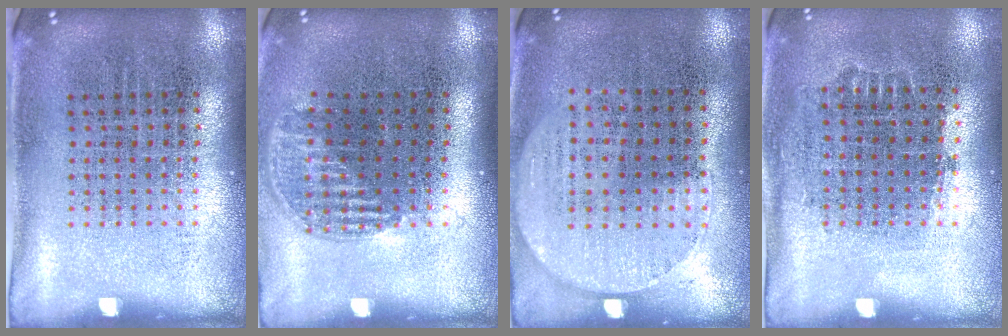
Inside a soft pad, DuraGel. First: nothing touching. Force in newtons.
{"total": 1.2, "press": 1.0, "slide": 0.6}
{"total": 0.6, "press": 0.4, "slide": 0.5}
{"total": 0.7, "press": 0.6, "slide": 0.3}